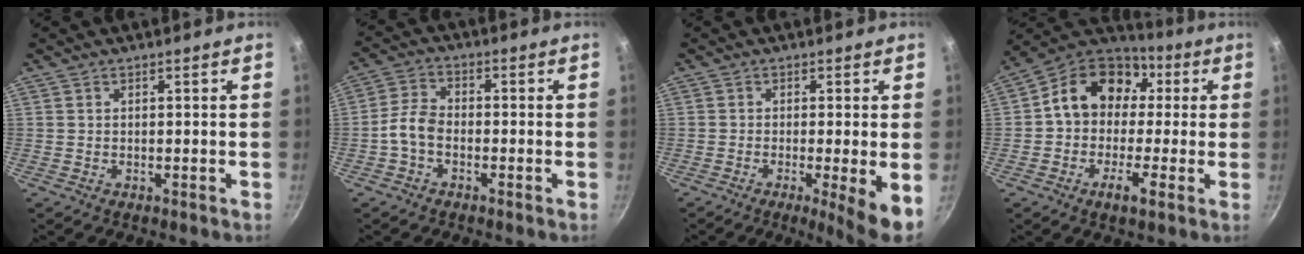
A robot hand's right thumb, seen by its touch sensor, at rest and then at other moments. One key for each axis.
{"total": 4.8, "fx": -1.9, "fy": 3.0, "fz": 3.2, "tx": -0.063, "ty": 0.030, "tz": -0.047}
{"total": 7.0, "fx": -1.7, "fy": 0.6, "fz": 6.7, "tx": -0.102, "ty": -0.008, "tz": -0.024}
{"total": 16.0, "fx": 1.8, "fy": 12.1, "fz": 10.3, "tx": -0.151, "ty": 0.042, "tz": 0.010}